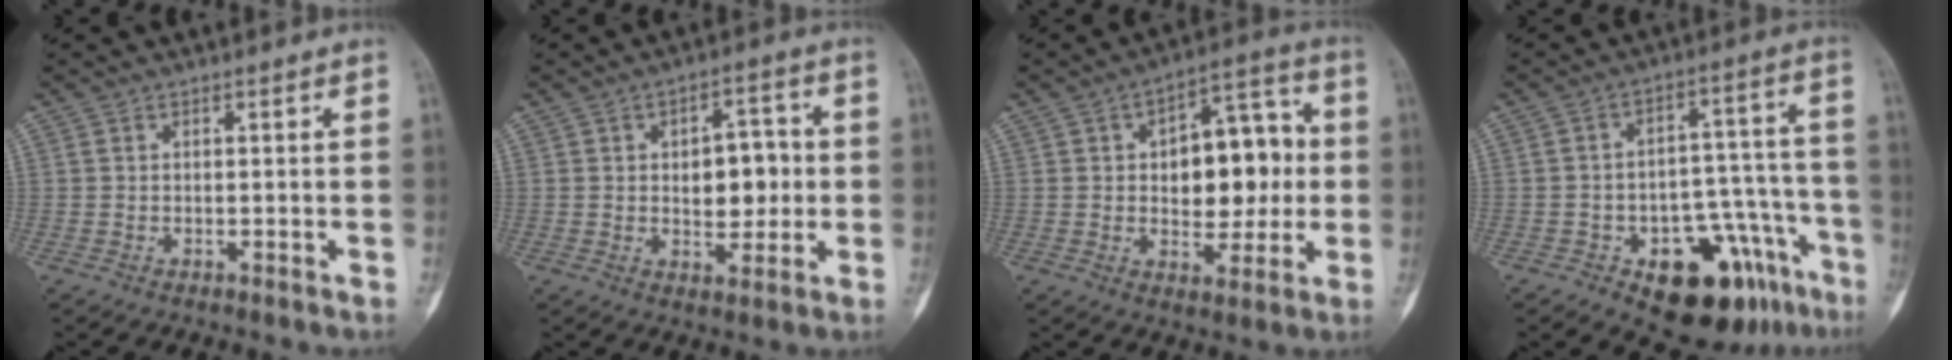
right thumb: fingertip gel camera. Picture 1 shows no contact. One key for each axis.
{"total": 8.7, "fx": 0.4, "fy": 5.2, "fz": 7.0, "tx": -0.066, "ty": 0.006, "tz": 0.009}
{"total": 15.1, "fx": 1.1, "fy": 8.7, "fz": 12.3, "tx": -0.126, "ty": 0.023, "tz": 0.015}
{"total": 17.7, "fx": -9.7, "fy": 8.9, "fz": 11.9, "tx": -0.099, "ty": 0.084, "tz": -0.128}